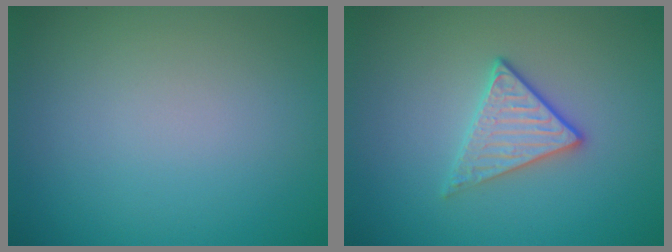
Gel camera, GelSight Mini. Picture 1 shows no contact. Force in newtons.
{"total": 3.0, "press": 2.7, "slide": 1.2}